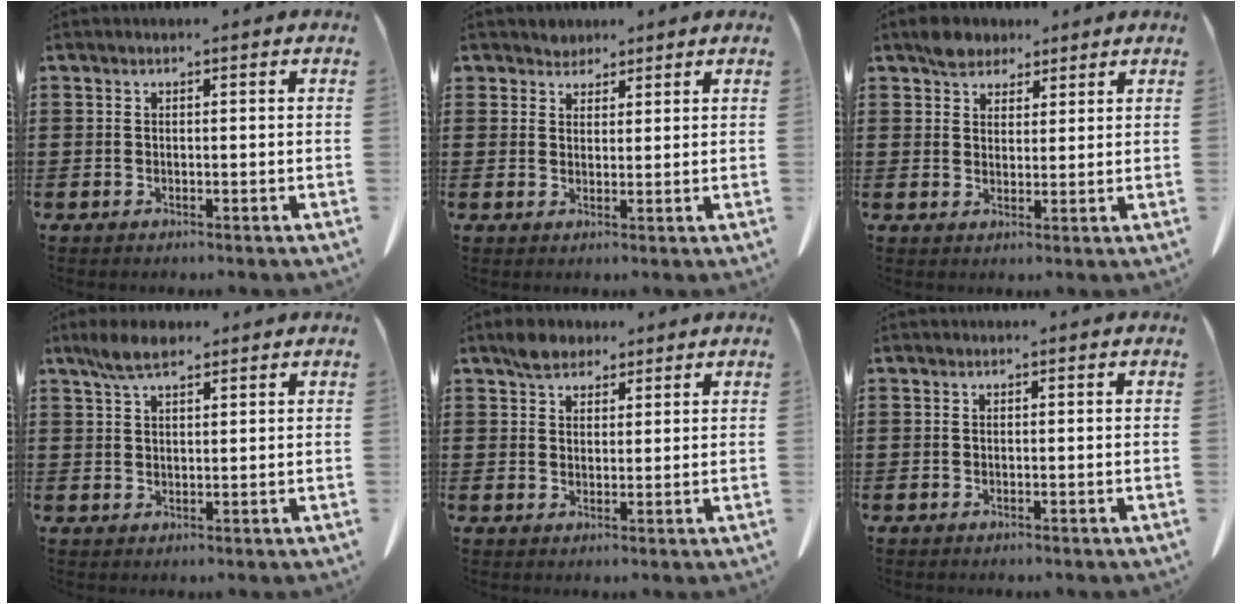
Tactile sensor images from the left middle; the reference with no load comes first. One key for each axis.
{"total": 2.6, "fx": 2.3, "fy": 1.2, "fz": 0.0, "tx": -0.008, "ty": 0.003, "tz": 0.046}
{"total": 3.8, "fx": 3.1, "fy": 2.1, "fz": 0.7, "tx": -0.016, "ty": 0.006, "tz": 0.058}
{"total": 4.6, "fx": 3.3, "fy": 1.4, "fz": 3.0, "tx": -0.066, "ty": 0.002, "tz": 0.062}
{"total": 3.7, "fx": 3.0, "fy": 1.9, "fz": 1.1, "tx": -0.022, "ty": 0.006, "tz": 0.056}
{"total": 0.0}